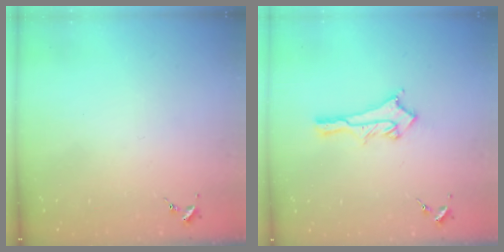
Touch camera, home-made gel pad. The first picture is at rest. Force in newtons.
{"total": 12.5, "press": 12.5, "slide": 1.2}